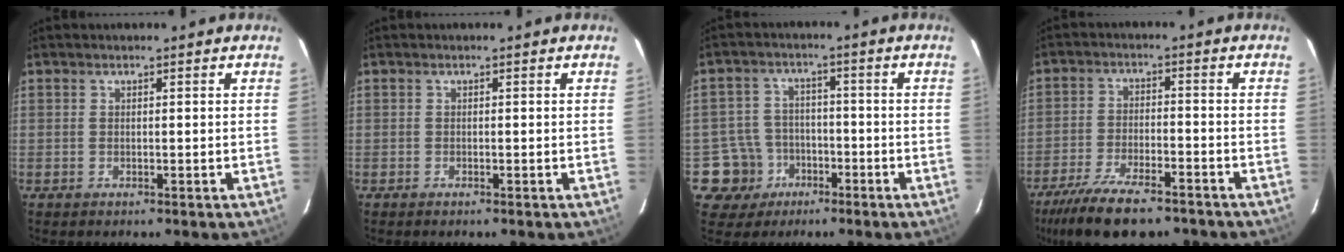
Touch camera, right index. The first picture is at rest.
{"total": 0.0}
{"total": 7.8, "force": [-3.6, 6.9, 0.1], "torque": [-0.024, 0.028, -0.054]}
{"total": 15.4, "force": [-11.9, 4.9, 8.5], "torque": [-0.186, -0.029, -0.199]}